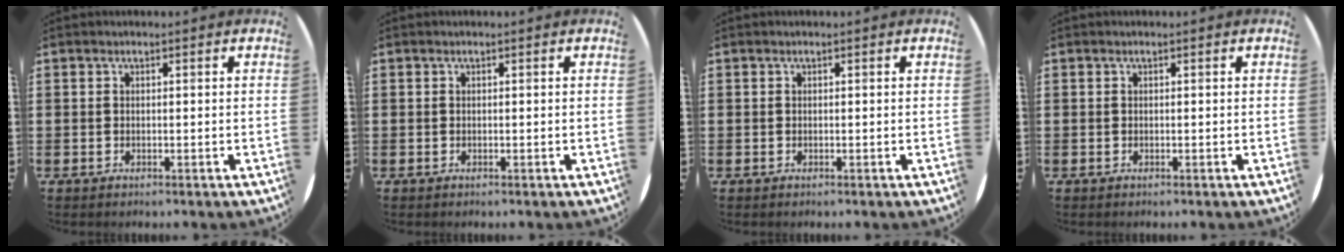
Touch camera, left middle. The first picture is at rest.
{"total": 0.0}
{"total": 0.0}
{"total": 0.0}